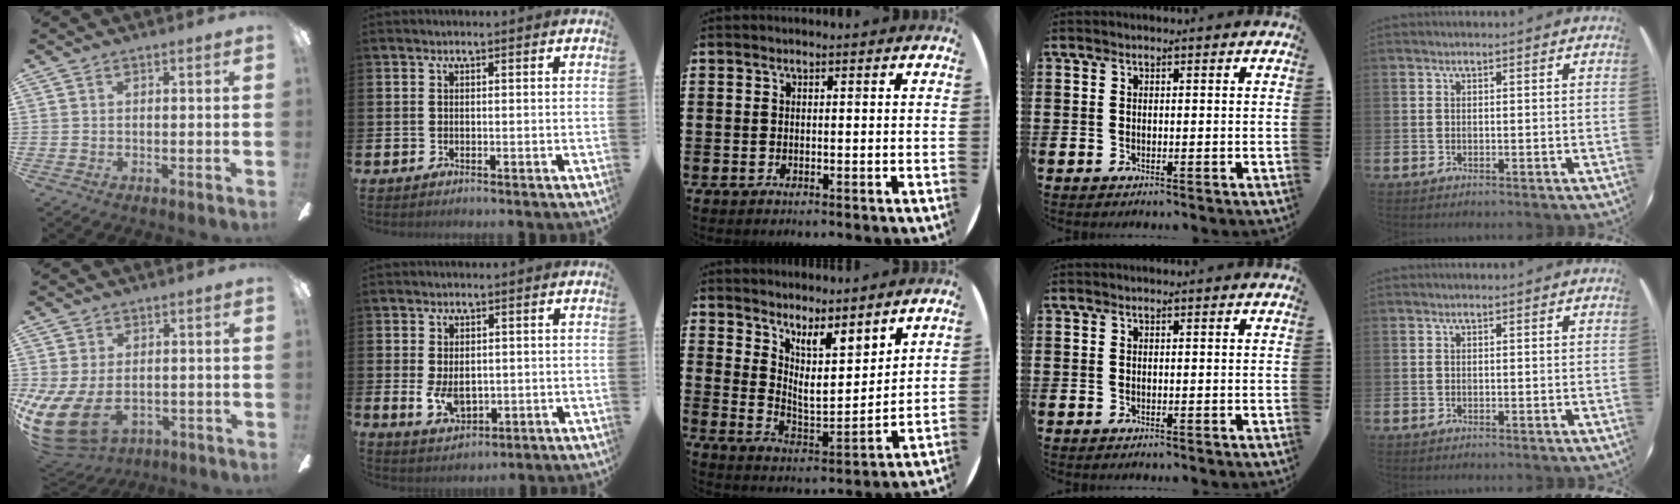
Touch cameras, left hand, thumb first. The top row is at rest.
{"thumb": {"total": 11.6, "force": [-1.7, 7.5, 8.6], "torque": [-0.202, -0.007, -0.028]}, "index": {"total": 4.0, "force": [-0.1, 2.6, 3.1], "torque": [-0.044, 0.000, -0.004]}, "middle": {"total": 6.6, "force": [5.7, 1.7, 2.8], "torque": [-0.068, -0.043, 0.100]}}